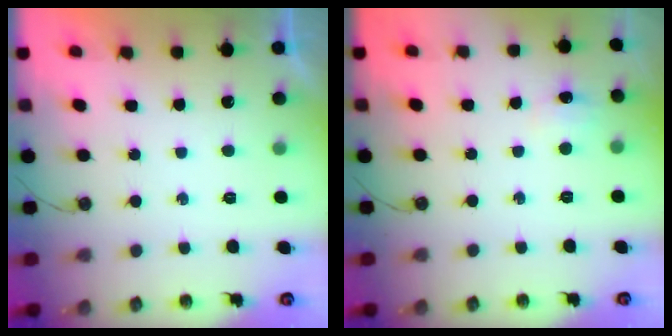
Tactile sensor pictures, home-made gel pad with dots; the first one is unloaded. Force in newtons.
{"total": 6.5, "press": 6.4, "slide": 0.9}